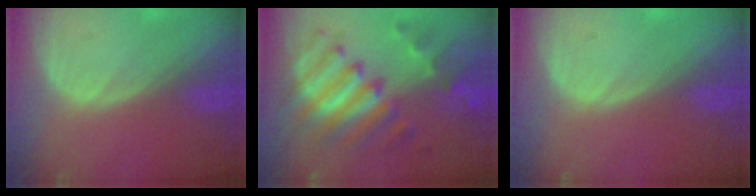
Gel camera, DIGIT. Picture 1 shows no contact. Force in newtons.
{"total": 9.9, "press": 9.9, "slide": 0.7}
{"total": 0.0}